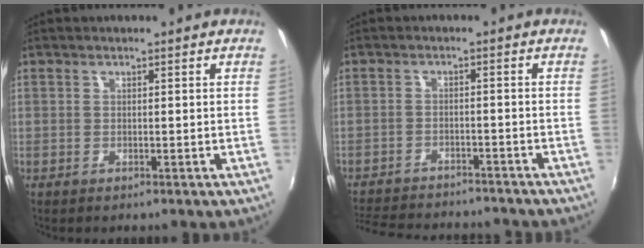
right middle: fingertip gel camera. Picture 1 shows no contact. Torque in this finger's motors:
{"motor_torque": [0.92, -1.22, 0.09, 0.05]}